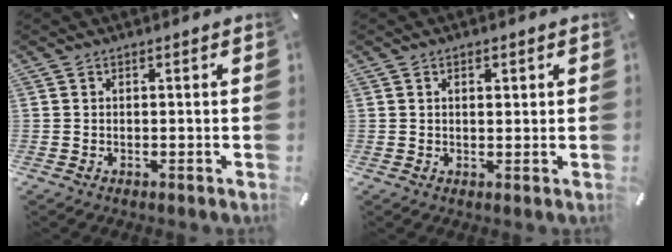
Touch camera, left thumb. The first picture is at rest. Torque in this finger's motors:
{"motor_torque": [-0.01, -0.35, 0.09, 0.08, -0.04]}